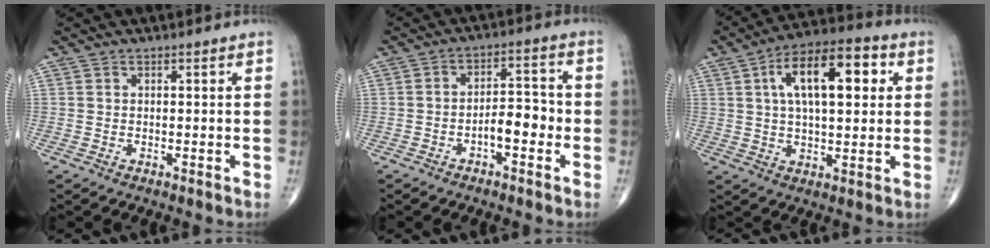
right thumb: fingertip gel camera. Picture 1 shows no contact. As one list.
[{"total": 6.1, "force": [-2.1, 2.8, 5.0], "torque": [-0.064, 0.031, -0.038]}, {"total": 16.2, "force": [4.4, 7.2, 13.8], "torque": [-0.205, 0.015, 0.065]}]